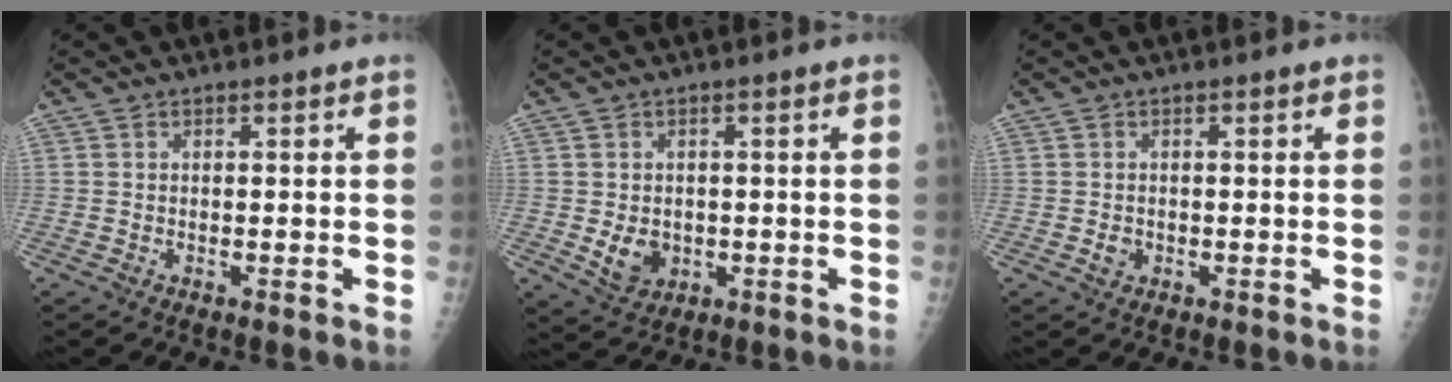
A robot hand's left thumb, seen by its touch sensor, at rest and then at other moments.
{"total": 5.0, "force": [-0.6, 4.1, 2.9], "torque": [-0.031, -0.004, 0.003]}
{"total": 1.5, "force": [-0.3, 1.3, 0.7], "torque": [-0.005, 0.002, -0.004]}